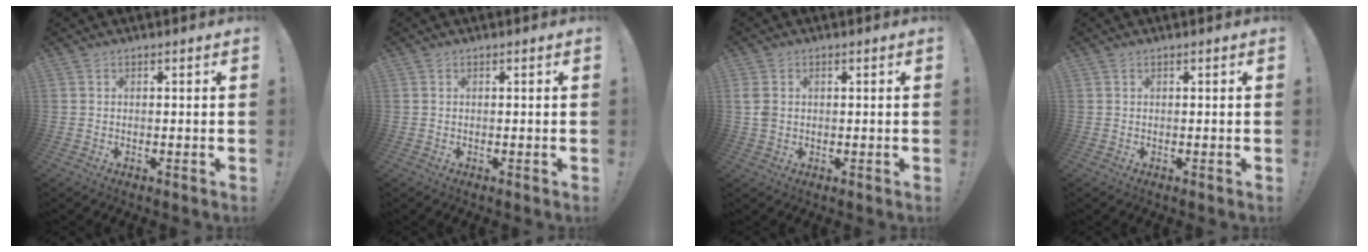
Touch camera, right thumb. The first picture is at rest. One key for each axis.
{"total": 0.0}
{"total": 3.1, "fx": 0.7, "fy": 2.3, "fz": 1.9, "tx": -0.040, "ty": 0.000, "tz": 0.012}
{"total": 0.0}